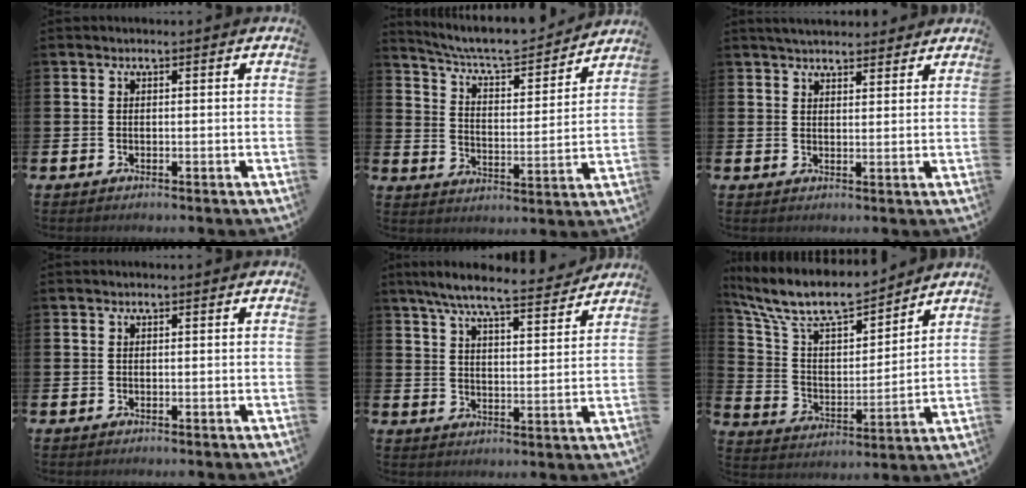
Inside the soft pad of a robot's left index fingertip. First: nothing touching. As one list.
[{"total": 7.1, "force": [6.5, 1.4, 2.3], "torque": [-0.080, -0.048, 0.110]}, {"total": 3.6, "force": [3.5, 0.7, 0.5], "torque": [-0.016, -0.011, 0.064]}, {"total": 0.0}, {"total": 8.0, "force": [7.4, 0.6, 3.2], "torque": [-0.082, -0.042, 0.128]}, {"total": 10.1, "force": [9.1, 2.6, 3.5], "torque": [-0.116, -0.060, 0.161]}]